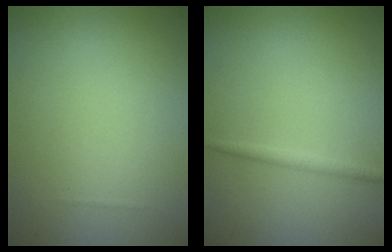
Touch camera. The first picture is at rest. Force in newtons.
{"total": 1.1, "press": 1.1, "slide": 0.1}